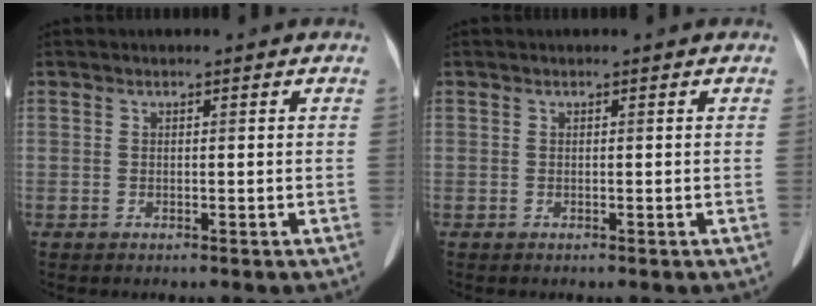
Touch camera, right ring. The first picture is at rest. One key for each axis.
{"total": 0.0}